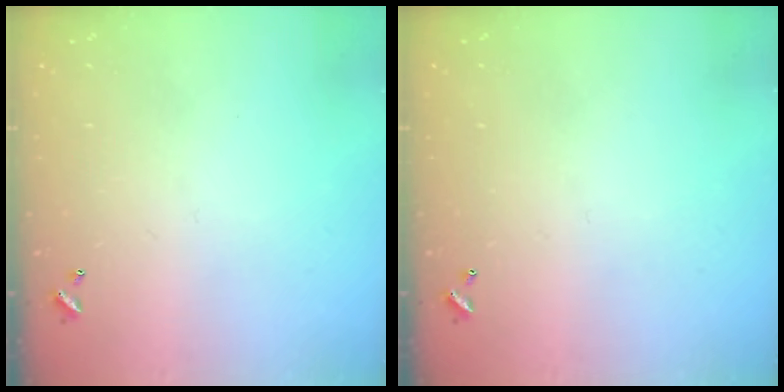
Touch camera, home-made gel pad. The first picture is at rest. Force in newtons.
{"total": 0.0}